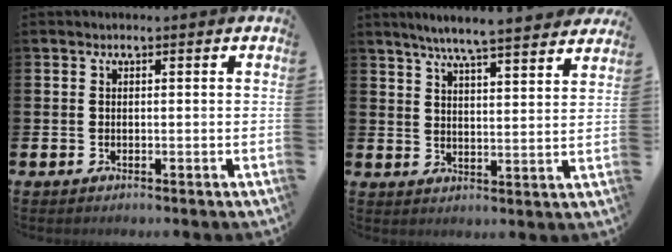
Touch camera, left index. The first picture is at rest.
{"total": 6.6, "force": [6.3, -0.2, 2.0], "torque": [-0.053, -0.035, 0.108]}